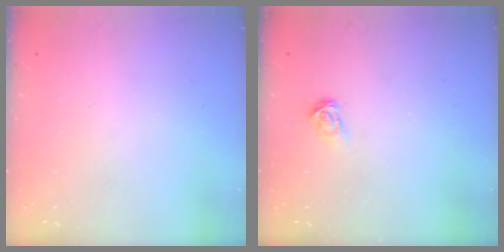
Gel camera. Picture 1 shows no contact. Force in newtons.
{"total": 3.7, "press": 3.7, "slide": 0.3}